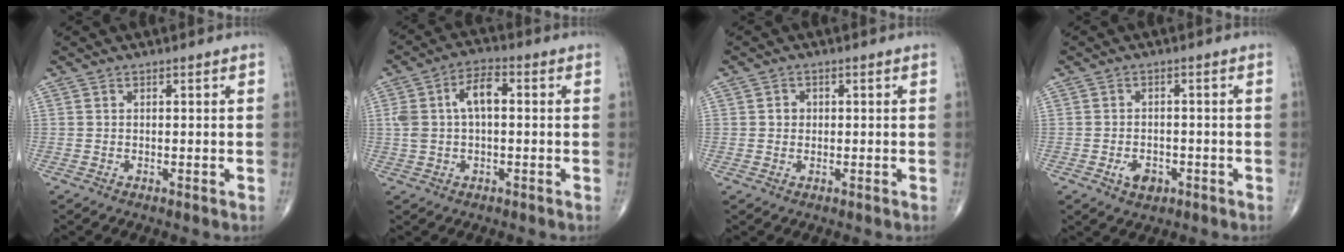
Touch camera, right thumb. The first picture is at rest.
{"total": 8.0, "force": [1.0, 4.2, 6.7], "torque": [-0.136, 0.027, 0.017]}
{"total": 1.9, "force": [0.2, 1.7, 0.7], "torque": [-0.001, 0.003, 0.003]}
{"total": 3.6, "force": [-1.6, 2.4, 2.2], "torque": [-0.027, 0.005, -0.023]}